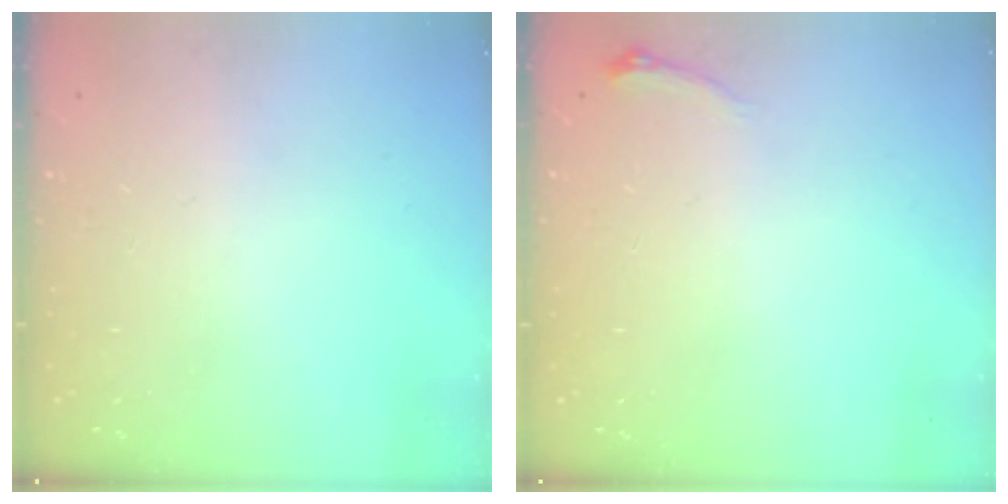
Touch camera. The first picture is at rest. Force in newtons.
{"total": 4.5, "press": 4.3, "slide": 1.1}